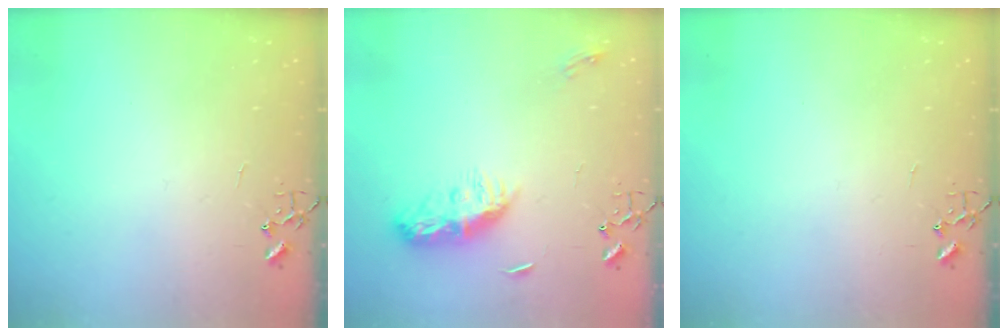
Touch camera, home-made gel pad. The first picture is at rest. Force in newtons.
{"total": 10.4, "press": 10.4, "slide": 0.0}
{"total": 0.0}